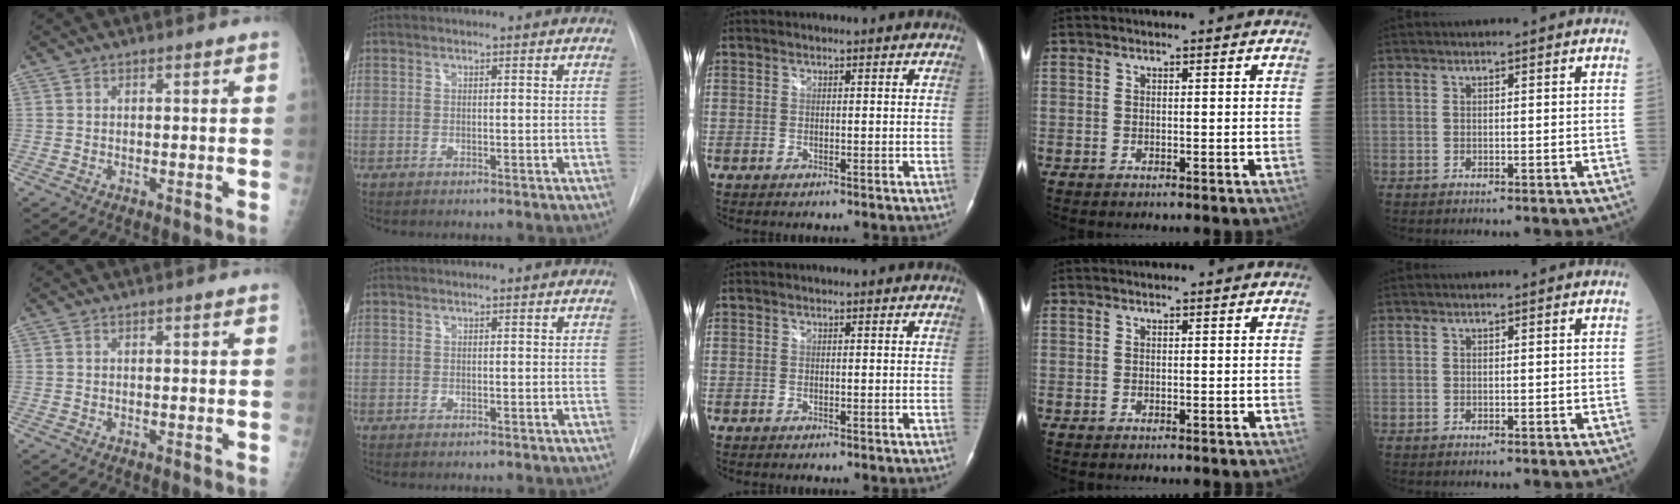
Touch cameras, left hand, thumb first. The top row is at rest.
{}